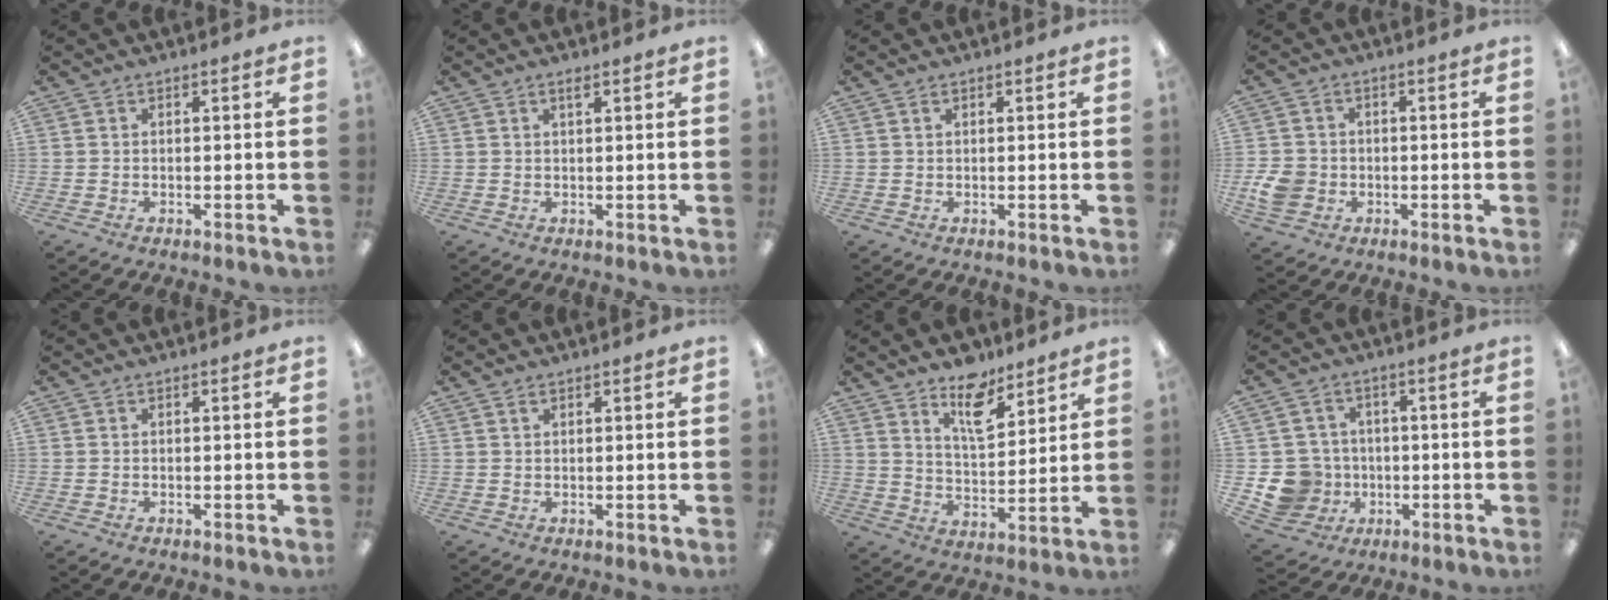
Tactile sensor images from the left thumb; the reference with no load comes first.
{"total": 1.2, "force": [0.9, 0.2, 0.7], "torque": [-0.016, 0.000, 0.016]}
{"total": 0.7, "force": [0.5, 0.3, 0.4], "torque": [-0.008, 0.002, 0.008]}
{"total": 6.1, "force": [-1.4, 5.3, 2.7], "torque": [-0.058, 0.008, -0.024]}
{"total": 0.0}
{"total": 1.0, "force": [0.7, 0.4, 0.5], "torque": [-0.012, 0.002, 0.013]}
{"total": 10.9, "force": [8.2, 4.6, 5.5], "torque": [-0.074, -0.050, 0.141]}
{"total": 9.3, "force": [-1.8, 8.9, 2.0], "torque": [-0.075, 0.017, -0.023]}